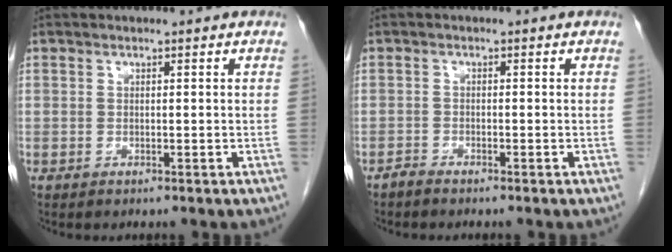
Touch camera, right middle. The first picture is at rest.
{"total": 1.0, "force": [-1.0, 0.0, 0.2], "torque": [-0.010, -0.002, -0.020]}